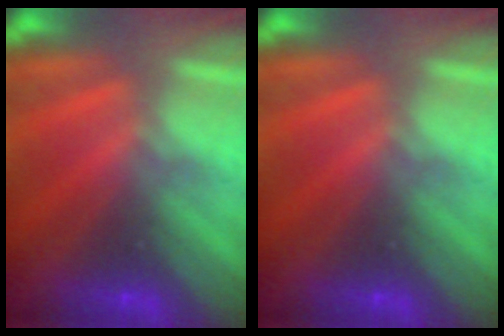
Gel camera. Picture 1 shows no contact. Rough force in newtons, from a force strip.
{"total": 0.0}